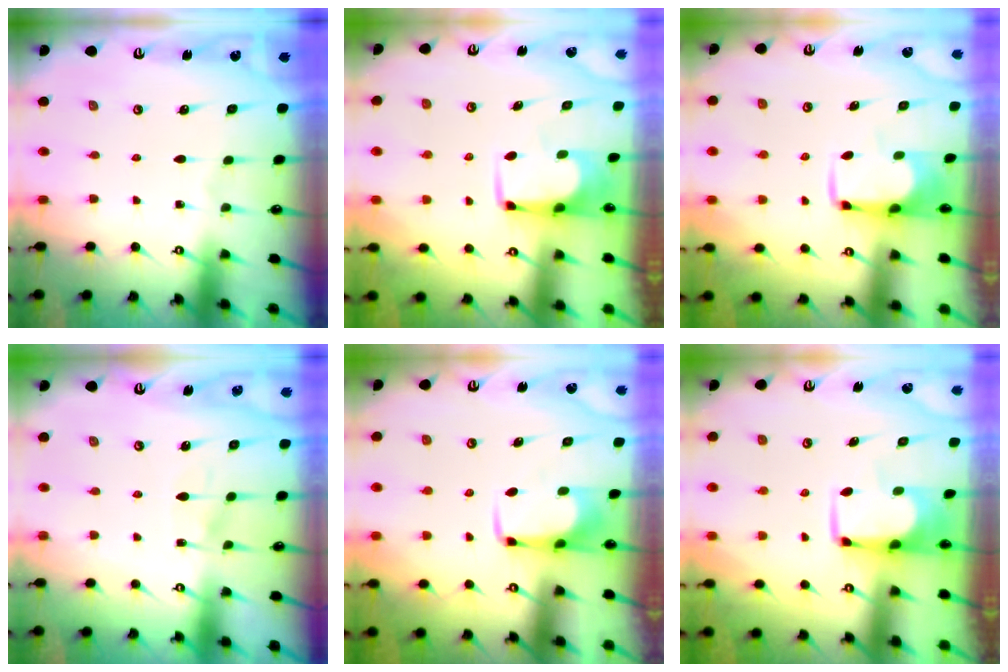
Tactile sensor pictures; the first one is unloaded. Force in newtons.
{"total": 1.5, "press": 1.5, "slide": 0.2}
{"total": 1.2, "press": 1.1, "slide": 0.5}
{"total": 4.8, "press": 4.8, "slide": 0.5}
{"total": 1.6, "press": 1.5, "slide": 0.5}
{"total": 1.7, "press": 1.7, "slide": 0.1}